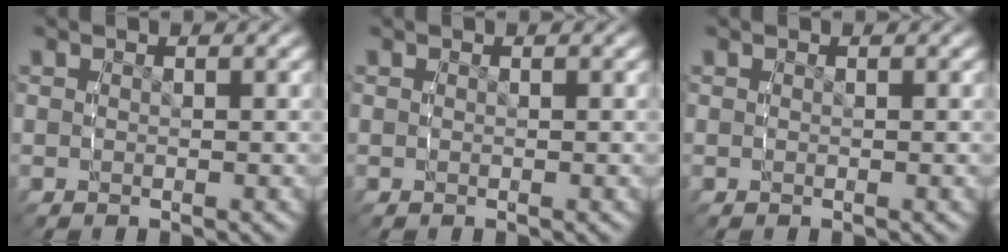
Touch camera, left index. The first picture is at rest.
{"total": 0.0}
{"total": 0.0}